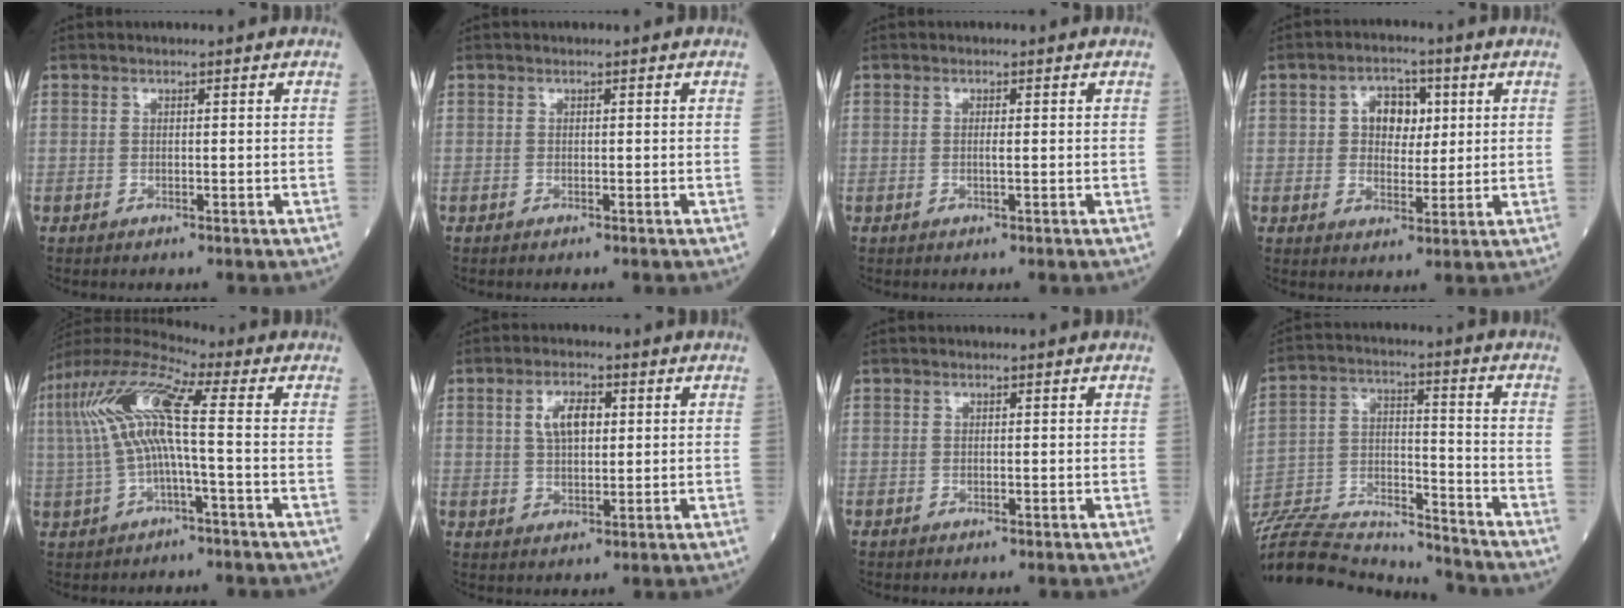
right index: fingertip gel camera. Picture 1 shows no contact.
{"total": 0.0}
{"total": 0.7, "force": [0.1, -0.1, 0.7], "torque": [-0.016, 0.000, 0.004]}
{"total": 6.0, "force": [1.5, 4.0, 4.2], "torque": [-0.063, 0.017, 0.027]}
{"total": 11.4, "force": [0.7, 1.4, 11.3], "torque": [-0.243, 0.036, 0.010]}
{"total": 5.3, "force": [1.5, 2.4, 4.4], "torque": [-0.084, 0.010, 0.030]}
{"total": 0.0}
{"total": 23.5, "force": [-22.3, 3.4, 6.8], "torque": [-0.183, -0.008, -0.365]}